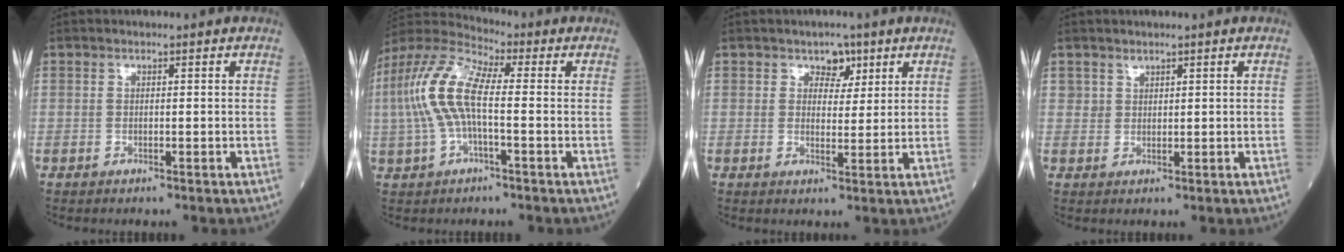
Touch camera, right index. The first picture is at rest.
{"total": 11.2, "force": [-0.1, 3.3, 10.7], "torque": [-0.249, 0.025, -0.009]}
{"total": 3.3, "force": [1.9, 2.2, 1.5], "torque": [-0.013, 0.002, 0.026]}
{"total": 1.2, "force": [0.9, 0.8, 0.1], "torque": [0.010, -0.004, 0.013]}